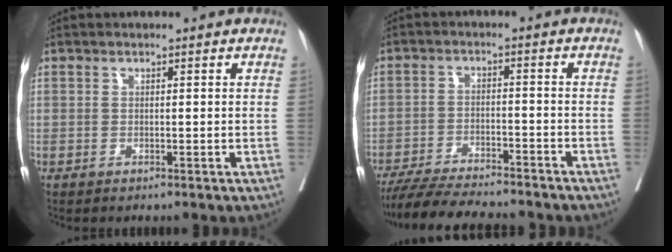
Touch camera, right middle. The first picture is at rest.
{"total": 14.9, "force": [-13.3, 1.9, 6.4], "torque": [-0.105, -0.016, -0.199]}